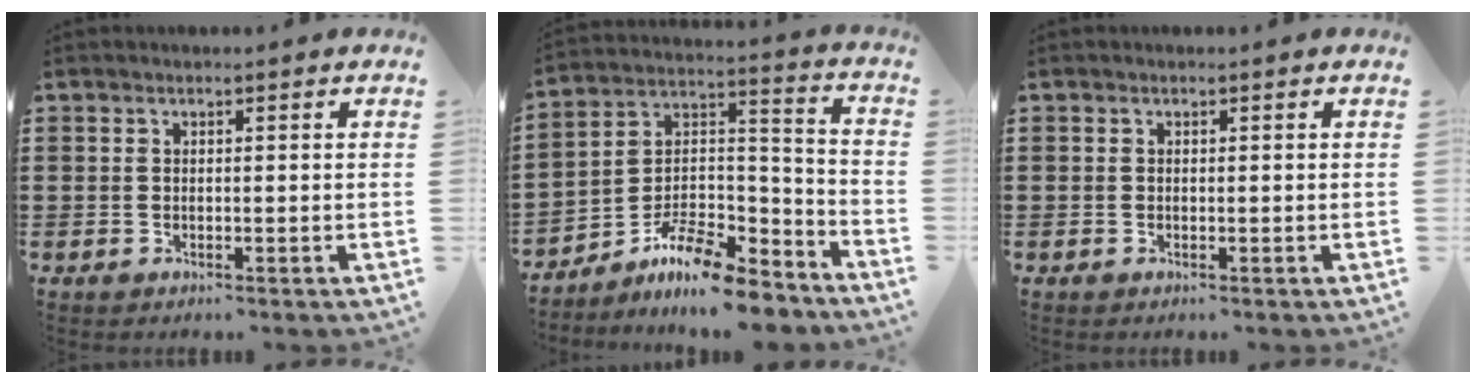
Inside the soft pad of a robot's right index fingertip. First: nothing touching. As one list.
[{"total": 11.1, "force": [-9.6, 2.6, 5.1], "torque": [-0.089, 0.030, -0.188]}, {"total": 0.0}]